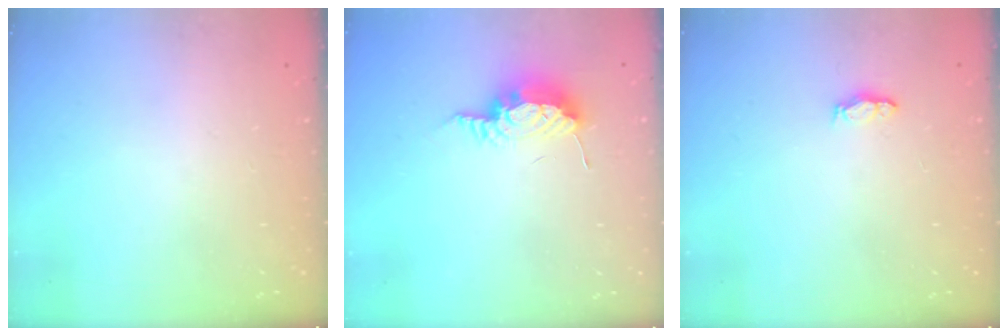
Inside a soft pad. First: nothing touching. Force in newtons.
{"total": 8.4, "press": 8.4, "slide": 0.9}
{"total": 7.9, "press": 4.8, "slide": 6.2}